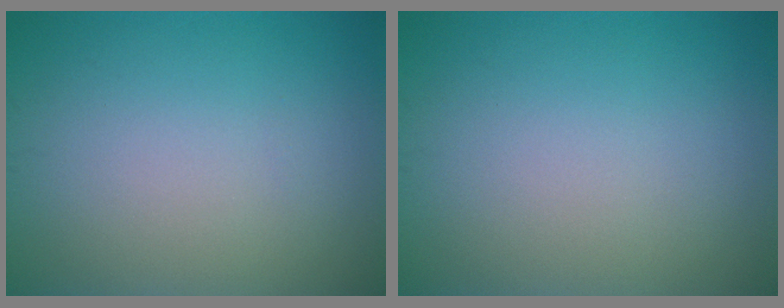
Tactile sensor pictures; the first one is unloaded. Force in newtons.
{"total": 0.0}